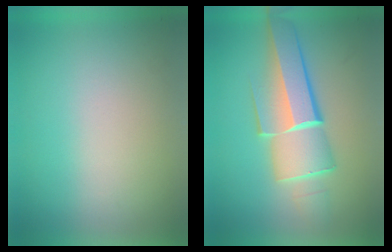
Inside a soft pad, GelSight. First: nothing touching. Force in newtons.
{"total": 5.7}